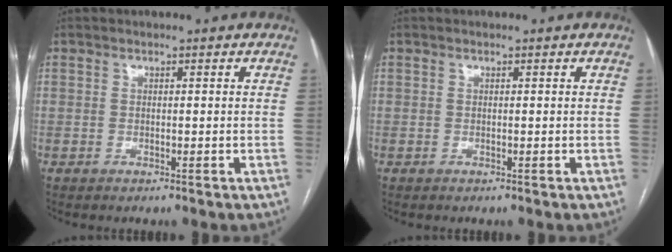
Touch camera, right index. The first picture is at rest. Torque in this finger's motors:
{"motor_torque": [0.00, 0.00, 0.00, 0.00]}